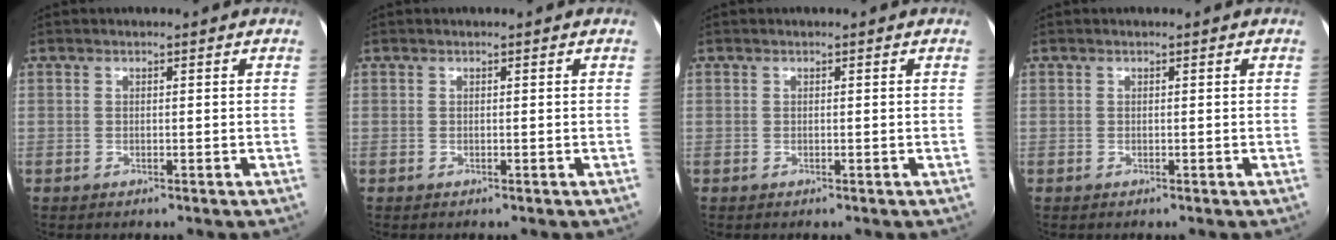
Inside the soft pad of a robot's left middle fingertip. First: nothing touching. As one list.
[{"total": 0.0}, {"total": 0.0}, {"total": 0.0}]